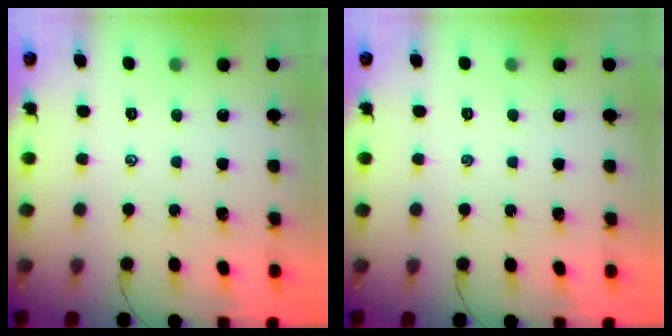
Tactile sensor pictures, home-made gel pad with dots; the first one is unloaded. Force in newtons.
{"total": 0.0}